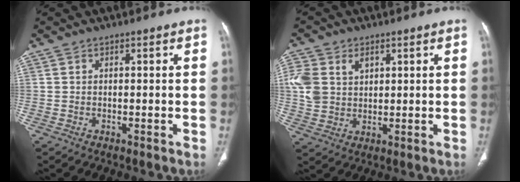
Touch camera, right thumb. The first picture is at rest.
{"total": 11.0, "force": [3.3, 8.3, 6.5], "torque": [-0.140, 0.001, 0.069]}